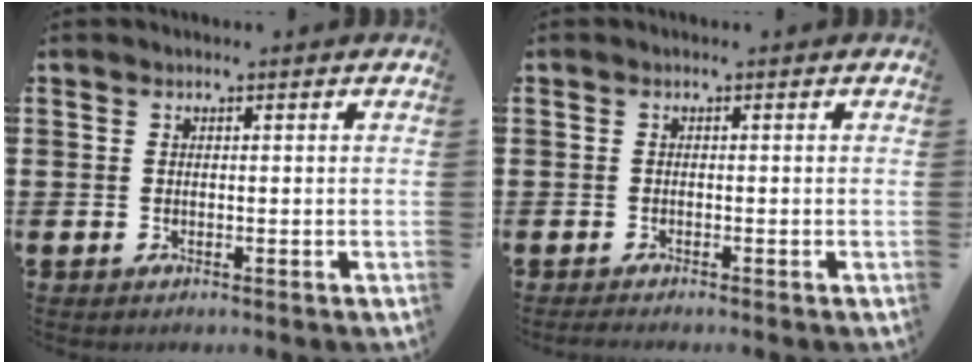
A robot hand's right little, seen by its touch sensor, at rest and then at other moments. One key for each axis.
{"total": 0.7, "fx": -0.6, "fy": 0.0, "fz": 0.3, "tx": -0.005, "ty": -0.003, "tz": -0.011}